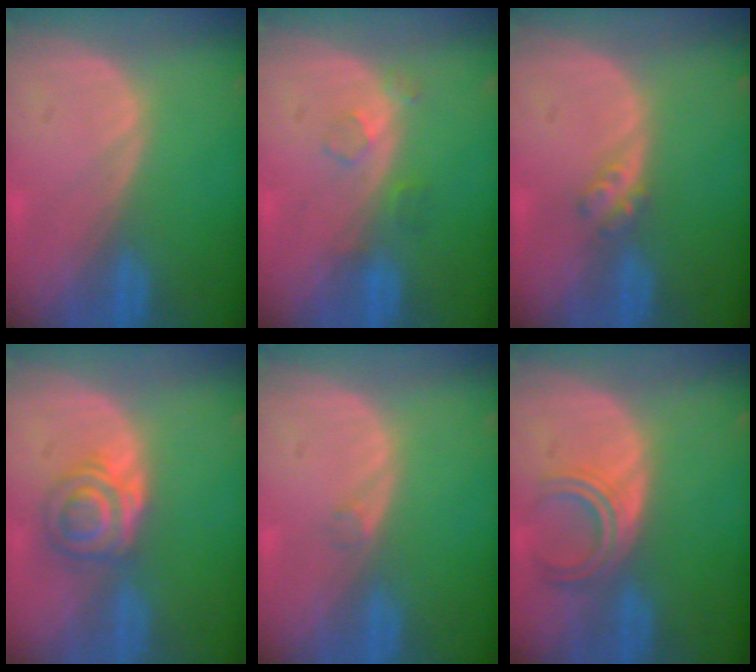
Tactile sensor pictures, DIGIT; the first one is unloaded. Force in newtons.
{"total": 2.5, "press": 2.5, "slide": 0.3}
{"total": 2.5, "press": 2.1, "slide": 1.4}
{"total": 5.6, "press": 5.3, "slide": 1.8}
{"total": 0.8, "press": 0.8, "slide": 0.1}
{"total": 4.4, "press": 4.3, "slide": 1.1}